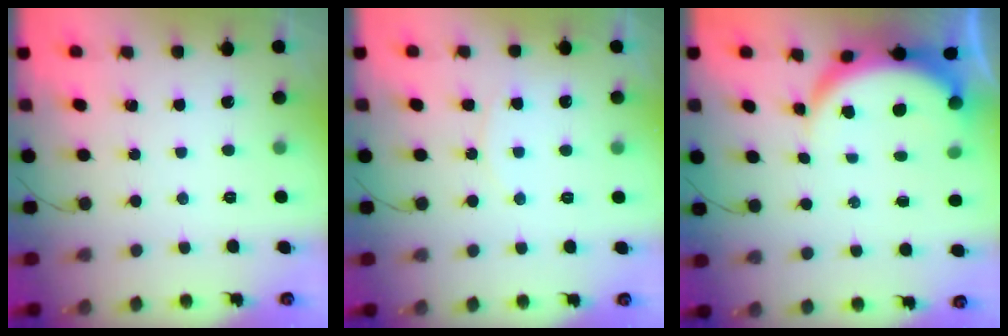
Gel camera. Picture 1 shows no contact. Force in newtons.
{"total": 4.8, "press": 4.7, "slide": 0.7}
{"total": 5.8, "press": 5.8, "slide": 0.8}